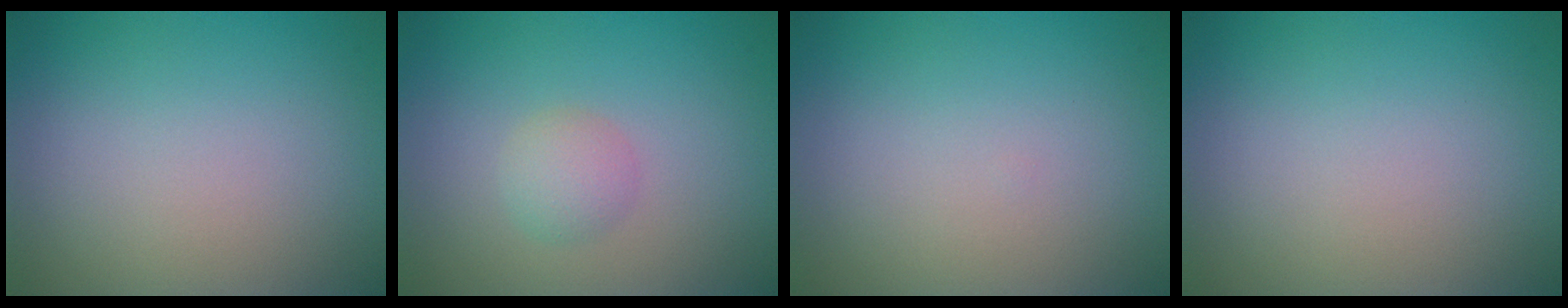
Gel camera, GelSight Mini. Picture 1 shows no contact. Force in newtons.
{"total": 1.7, "press": 1.7, "slide": 0.1}
{"total": 0.0}
{"total": 0.0}